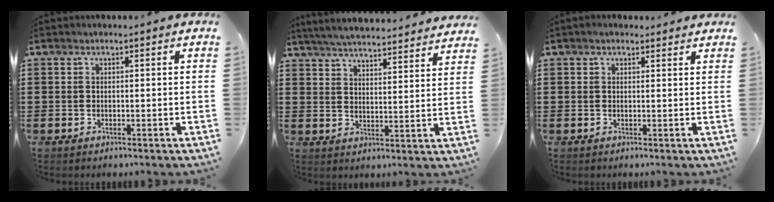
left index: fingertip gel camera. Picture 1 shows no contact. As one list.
[{"total": 5.2, "force": [5.1, -0.4, 0.9], "torque": [-0.040, -0.034, 0.087]}, {"total": 0.9, "force": [0.8, 0.4, 0.2], "torque": [-0.007, 0.004, 0.015]}]